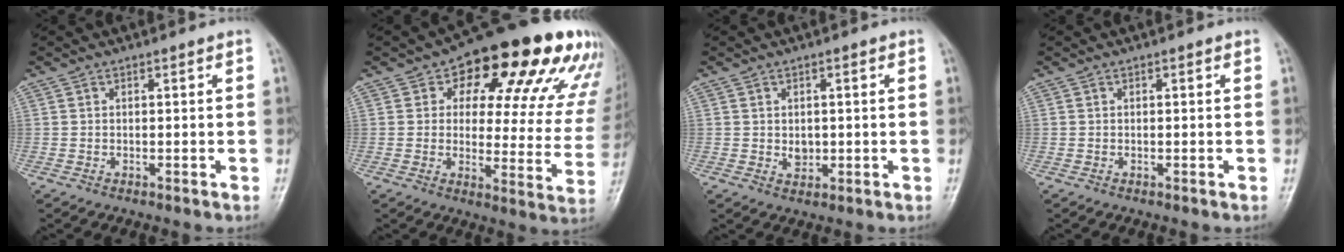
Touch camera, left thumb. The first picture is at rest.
{"total": 24.2, "force": [12.4, 11.7, 17.1], "torque": [-0.172, -0.012, 0.154]}
{"total": 2.4, "force": [0.1, 2.0, 1.4], "torque": [-0.011, -0.002, 0.006]}
{"total": 0.0}